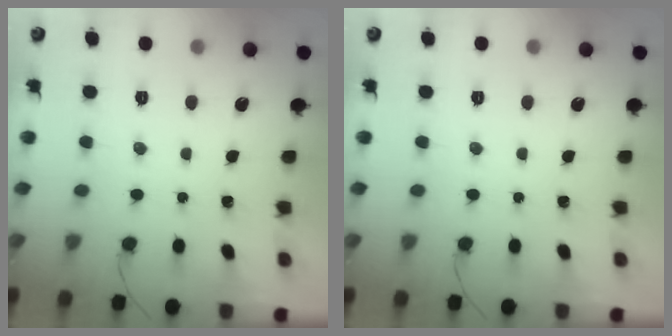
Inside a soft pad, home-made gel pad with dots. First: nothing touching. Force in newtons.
{"total": 0.0}